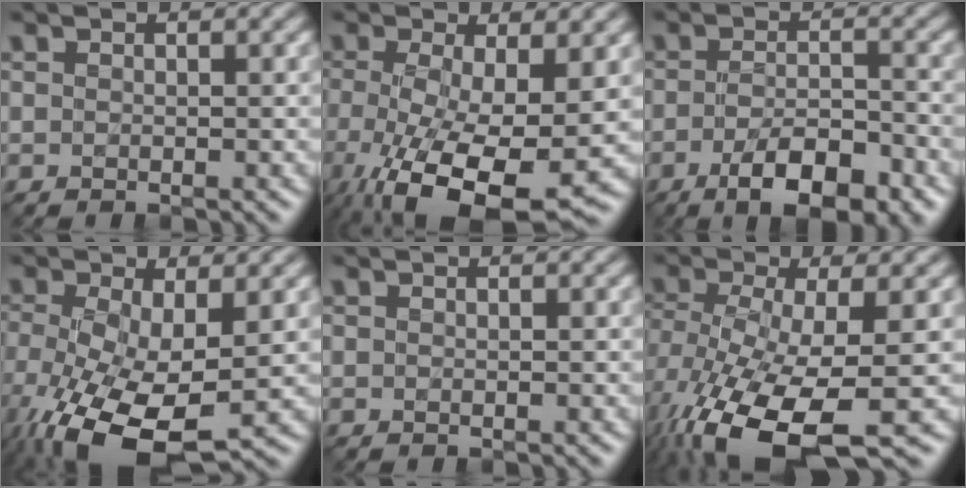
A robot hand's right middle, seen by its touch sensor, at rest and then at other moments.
{"total": 12.0, "force": [-4.2, 4.3, 10.4], "torque": [-0.186, -0.032, -0.063]}
{"total": 6.7, "force": [-3.7, 2.3, 5.1], "torque": [-0.084, -0.002, -0.058]}
{"total": 11.7, "force": [-3.7, 5.4, 9.7], "torque": [-0.203, -0.039, -0.051]}
{"total": 0.0}
{"total": 11.6, "force": [-4.6, 4.6, 9.6], "torque": [-0.203, -0.028, -0.073]}